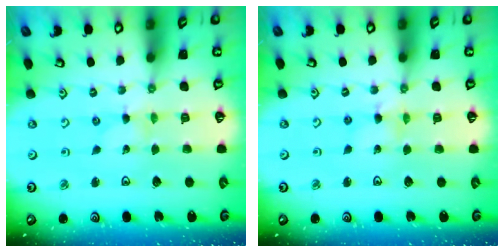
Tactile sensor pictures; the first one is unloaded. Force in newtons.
{"total": 2.6, "press": 2.6, "slide": 0.3}